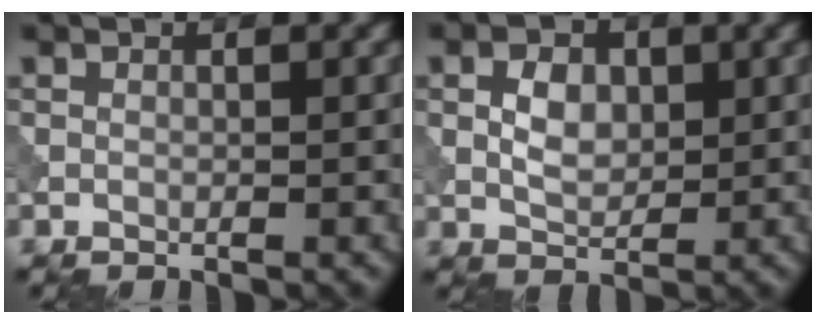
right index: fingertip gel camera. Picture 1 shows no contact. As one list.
[{"total": 3.1, "force": [0.5, 2.0, 2.3], "torque": [-0.041, 0.001, 0.008]}]